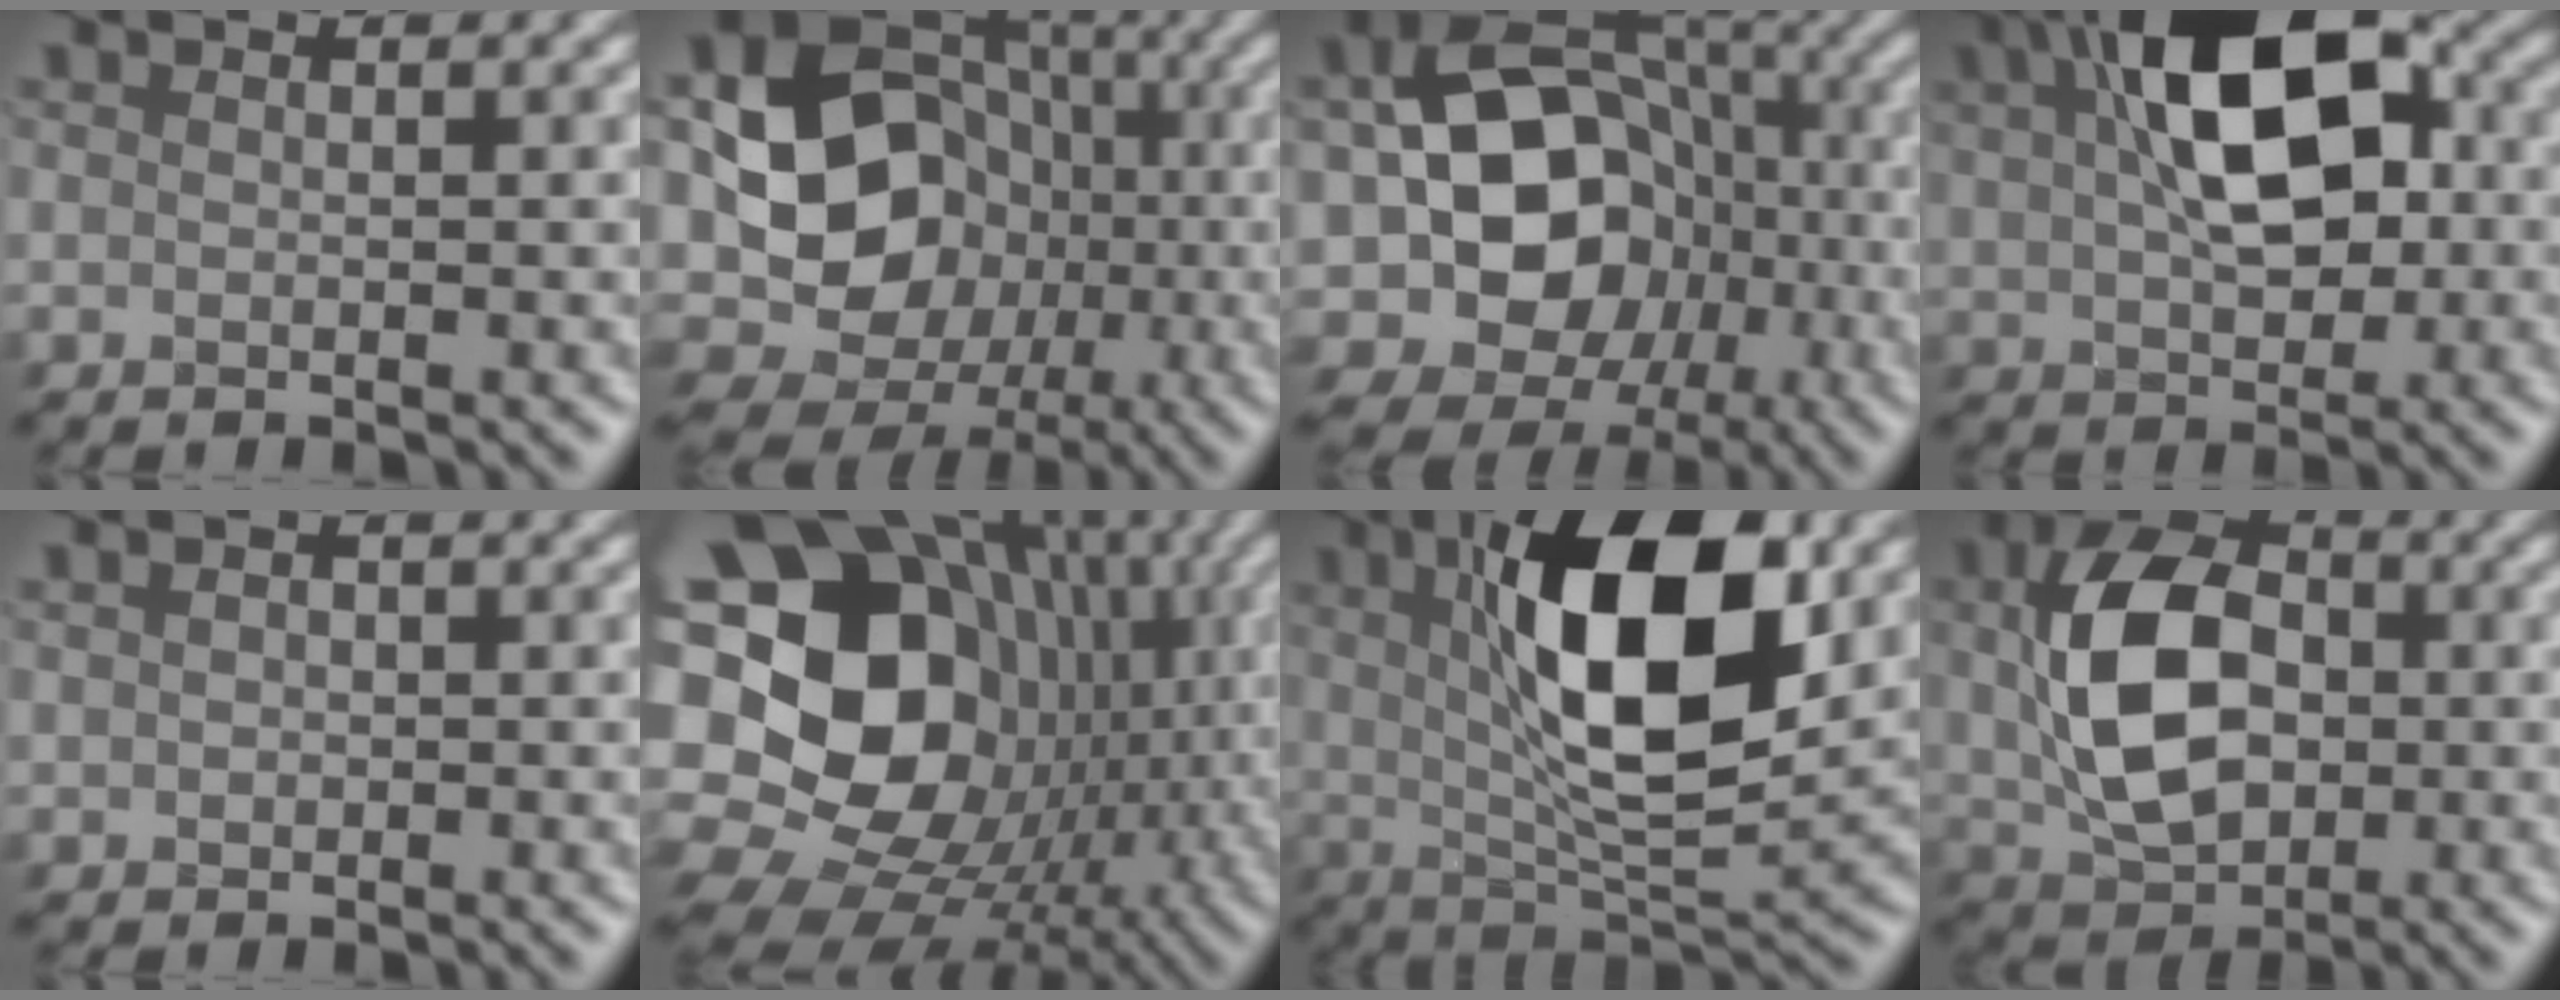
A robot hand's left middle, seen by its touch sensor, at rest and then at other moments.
{"total": 15.7, "force": [-2.0, 14.3, 6.0], "torque": [-0.146, 0.012, -0.025]}
{"total": 11.7, "force": [-2.5, 9.7, 6.1], "torque": [-0.115, -0.002, -0.024]}
{"total": 8.7, "force": [2.3, 4.4, 7.1], "torque": [-0.136, 0.018, 0.050]}
{"total": 0.7, "force": [0.1, 0.5, -0.5], "torque": [-0.002, 0.007, 0.014]}
{"total": 19.5, "force": [0.6, 15.4, 11.9], "torque": [-0.272, 0.002, 0.027]}
{"total": 10.2, "force": [2.7, 3.1, 9.3], "torque": [-0.169, 0.002, 0.062]}
{"total": 8.3, "force": [0.0, 5.8, 5.9], "torque": [-0.152, -0.003, 0.023]}